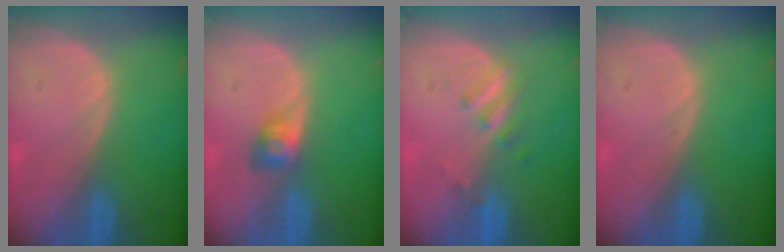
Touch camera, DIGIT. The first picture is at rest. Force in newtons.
{"total": 2.8, "press": 2.6, "slide": 1.1}
{"total": 2.8, "press": 2.6, "slide": 1.2}
{"total": 0.0}